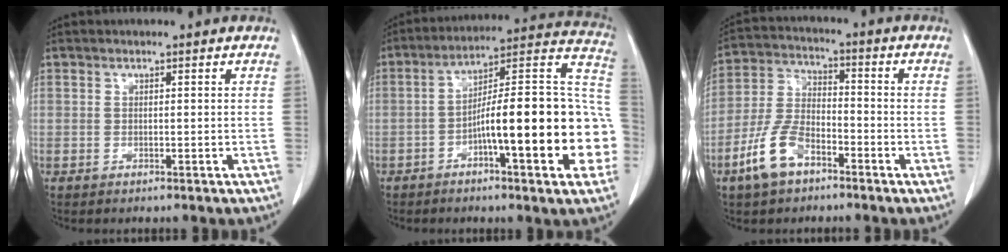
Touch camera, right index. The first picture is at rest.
{"total": 21.9, "force": [-5.2, 3.4, 21.0], "torque": [-0.228, 0.038, -0.070]}
{"total": 9.0, "force": [-5.1, 4.4, 5.9], "torque": [-0.137, 0.006, -0.104]}